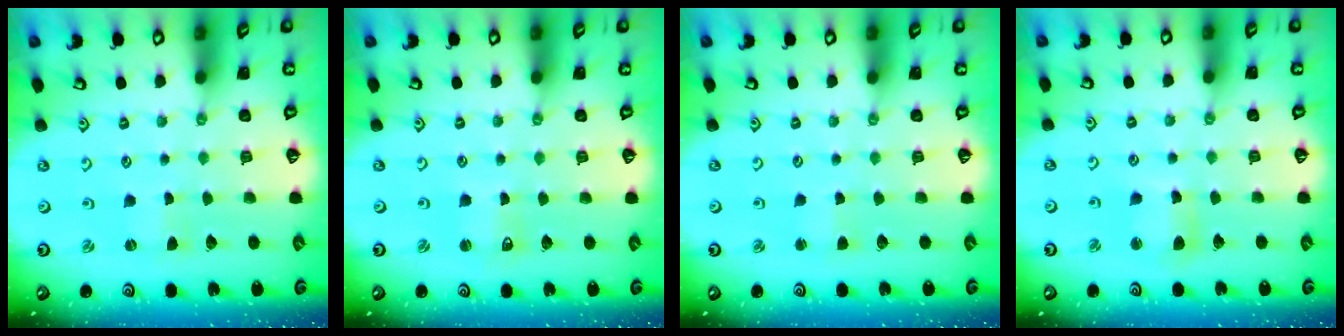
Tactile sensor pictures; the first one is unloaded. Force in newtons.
{"total": 1.5, "press": 1.5, "slide": 0.3}
{"total": 2.4, "press": 2.3, "slide": 0.3}
{"total": 6.1, "press": 6.1, "slide": 0.7}